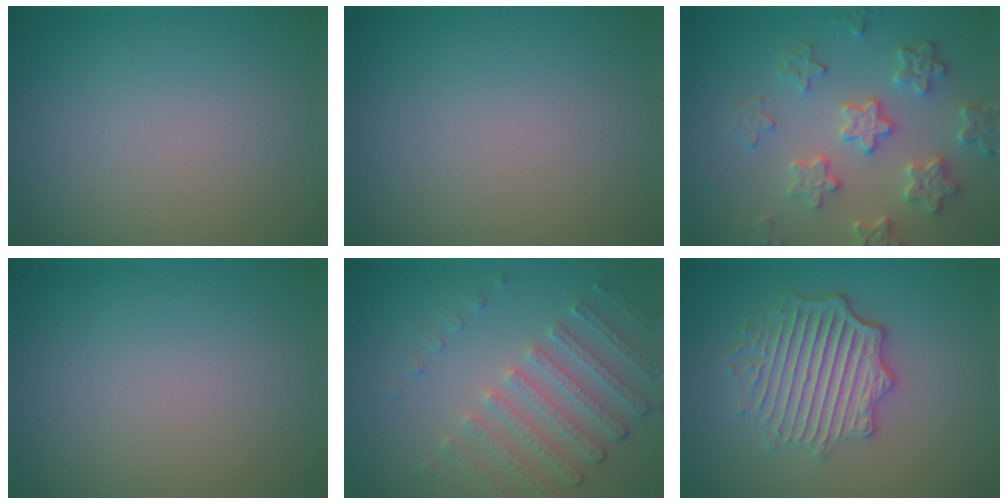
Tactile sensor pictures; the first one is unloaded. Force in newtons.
{"total": 0.0}
{"total": 5.5, "press": 4.3, "slide": 3.5}
{"total": 0.0}
{"total": 4.5, "press": 3.4, "slide": 3.0}
{"total": 5.9, "press": 4.4, "slide": 3.9}